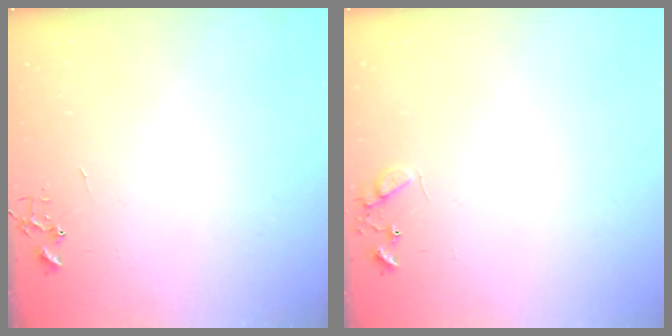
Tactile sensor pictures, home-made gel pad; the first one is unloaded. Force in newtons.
{"total": 6.1, "press": 6.1, "slide": 0.5}